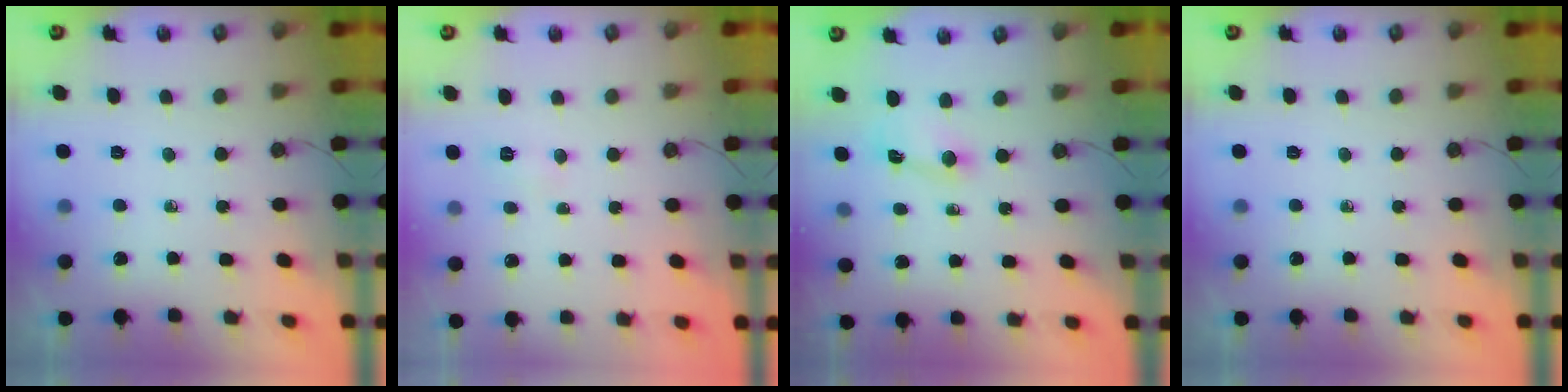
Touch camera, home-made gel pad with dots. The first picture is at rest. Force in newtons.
{"total": 3.8, "press": 3.8, "slide": 0.4}
{"total": 2.2, "press": 2.2, "slide": 0.3}
{"total": 0.0}